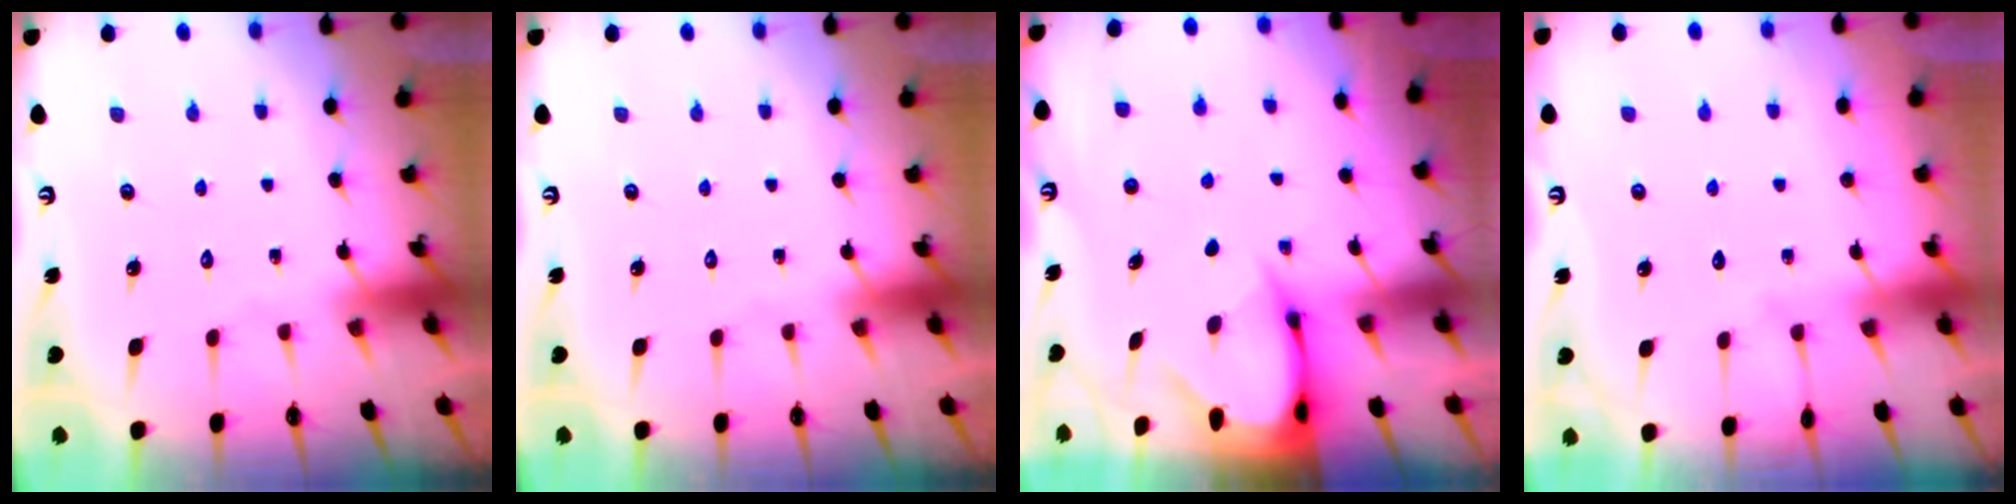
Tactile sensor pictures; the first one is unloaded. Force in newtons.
{"total": 0.0}
{"total": 3.7, "press": 3.7, "slide": 0.4}
{"total": 2.6, "press": 2.6, "slide": 0.4}